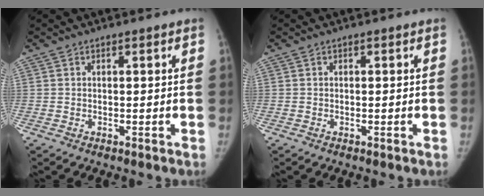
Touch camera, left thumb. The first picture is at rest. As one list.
[{"total": 0.0}]